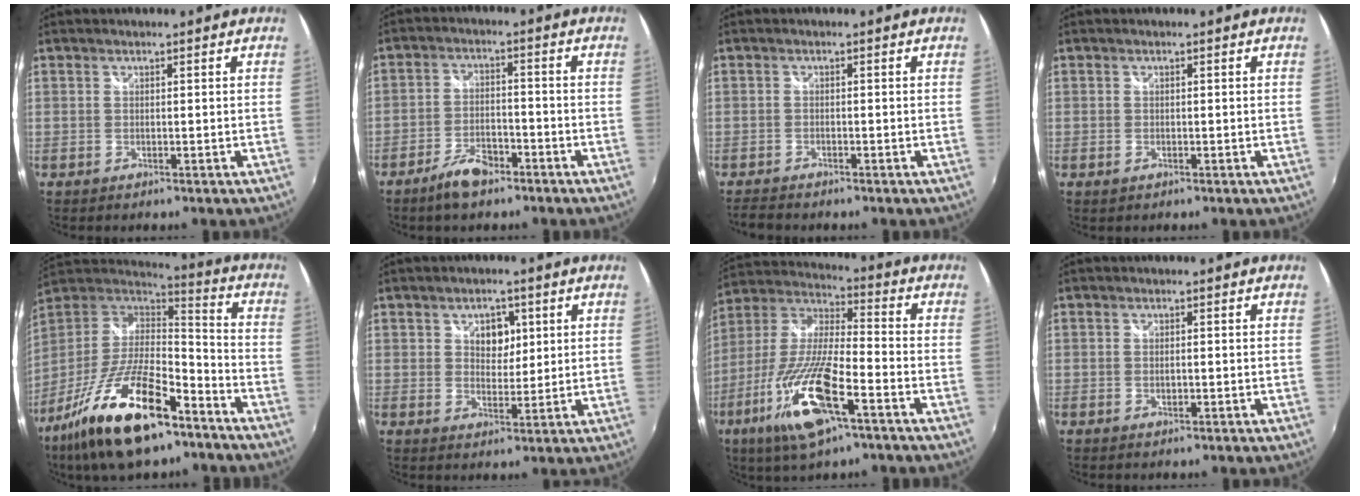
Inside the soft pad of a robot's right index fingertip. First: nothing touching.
{"total": 7.0, "force": [-5.0, 2.9, 3.9], "torque": [-0.093, -0.001, -0.088]}
{"total": 3.0, "force": [-2.7, 0.7, 1.2], "torque": [-0.032, -0.013, -0.052]}
{"total": 0.9, "force": [-0.4, 0.7, 0.4], "torque": [-0.008, -0.004, -0.009]}
{"total": 24.0, "force": [-14.4, 8.4, 17.2], "torque": [-0.336, -0.029, -0.254]}
{"total": 4.9, "force": [1.8, 3.5, 3.0], "torque": [-0.040, 0.005, 0.029]}
{"total": 19.3, "force": [-9.2, 4.8, 16.3], "torque": [-0.337, -0.038, -0.178]}
{"total": 1.1, "force": [-0.2, 0.6, 0.8], "torque": [-0.016, -0.001, -0.003]}